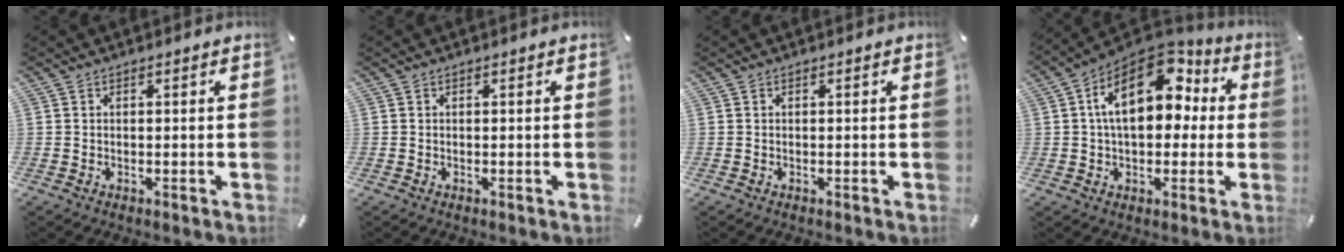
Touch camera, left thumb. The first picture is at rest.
{"total": 0.0}
{"total": 0.0}
{"total": 18.4, "force": [4.6, 11.8, 13.4], "torque": [-0.223, -0.011, 0.077]}